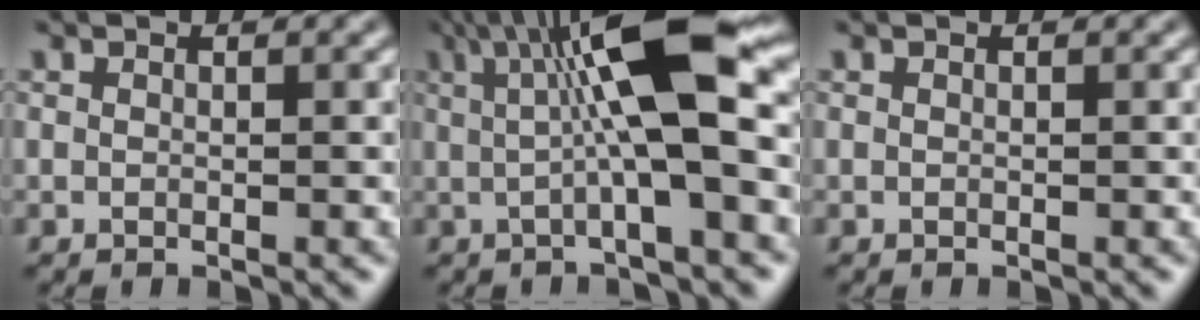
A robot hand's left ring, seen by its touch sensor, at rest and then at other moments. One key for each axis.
{"total": 9.8, "fx": 1.6, "fy": 2.2, "fz": 9.4, "tx": -0.151, "ty": 0.008, "tz": 0.028}
{"total": 0.0}